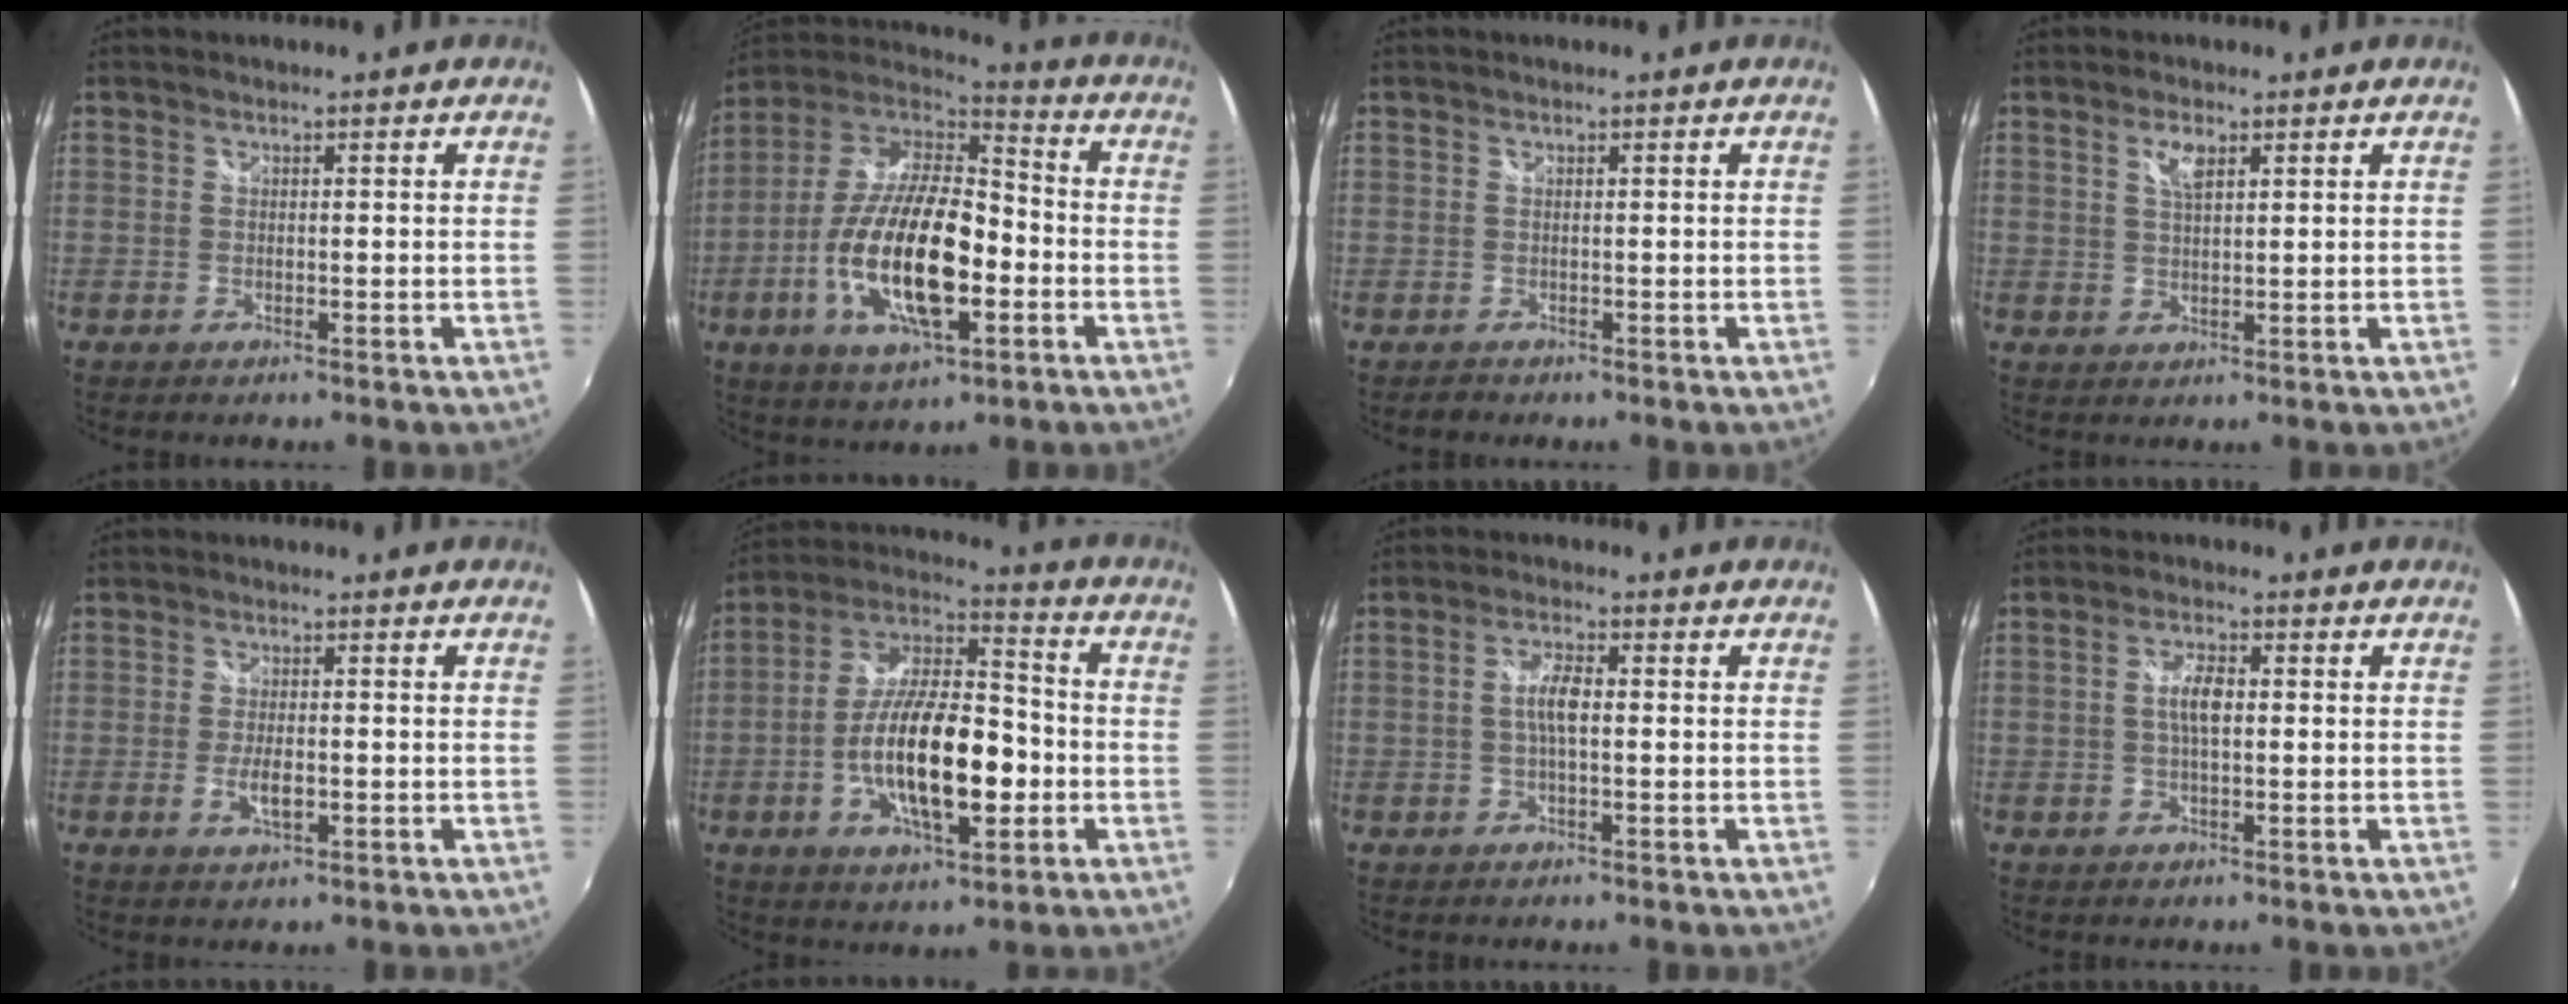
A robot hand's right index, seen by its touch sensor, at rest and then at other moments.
{"total": 21.7, "force": [-6.0, 8.1, 19.2], "torque": [-0.384, -0.019, -0.110]}
{"total": 1.0, "force": [-0.4, 0.8, -0.1], "torque": [0.001, 0.000, -0.005]}
{"total": 3.2, "force": [1.7, 1.2, 2.5], "torque": [-0.045, 0.001, 0.030]}
{"total": 4.0, "force": [-1.1, 1.5, 3.6], "torque": [-0.071, -0.006, -0.017]}
{"total": 18.7, "force": [-4.3, 7.1, 16.8], "torque": [-0.314, 0.005, -0.076]}
{"total": 3.9, "force": [0.0, 1.2, 3.7], "torque": [-0.073, 0.005, 0.001]}
{"total": 4.0, "force": [0.3, 1.5, 3.7], "torque": [-0.072, 0.005, 0.005]}